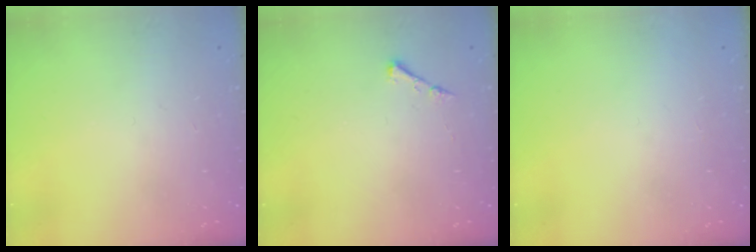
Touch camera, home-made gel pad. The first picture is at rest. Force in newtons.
{"total": 3.7, "press": 3.6, "slide": 0.5}
{"total": 1.5, "press": 1.5, "slide": 0.1}